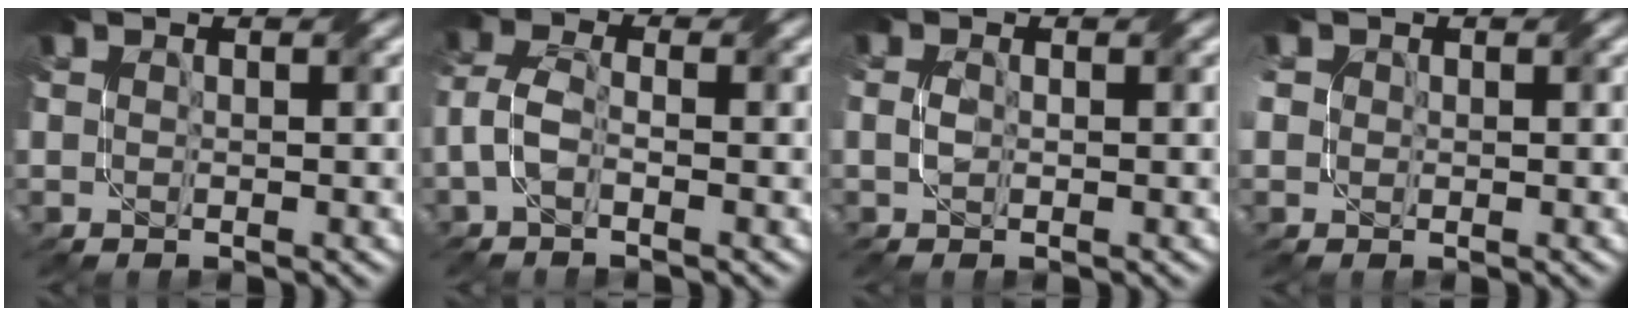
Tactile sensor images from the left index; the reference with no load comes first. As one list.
[{"total": 2.7, "force": [-1.3, 1.3, 2.0], "torque": [-0.049, 0.008, -0.036]}, {"total": 1.1, "force": [-0.4, 0.6, 0.8], "torque": [-0.020, 0.001, -0.010]}, {"total": 1.7, "force": [0.3, 1.6, 0.5], "torque": [-0.016, 0.003, 0.001]}]